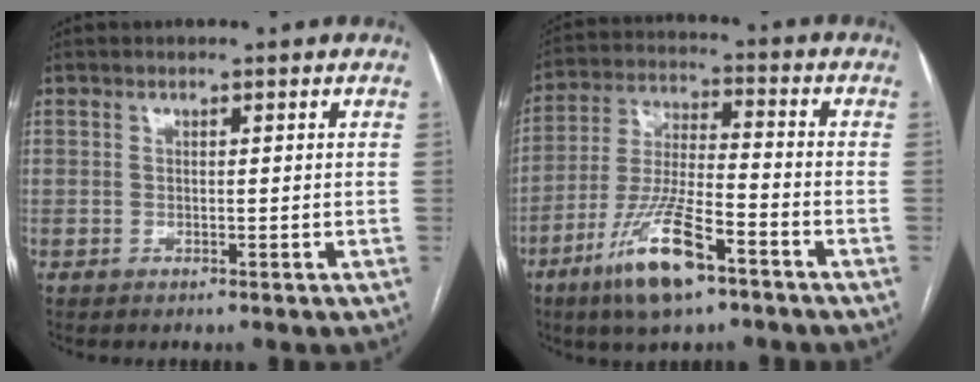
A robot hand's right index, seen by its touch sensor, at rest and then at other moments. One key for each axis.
{"total": 12.9, "fx": -7.5, "fy": 2.7, "fz": 10.1, "tx": -0.208, "ty": -0.015, "tz": -0.137}